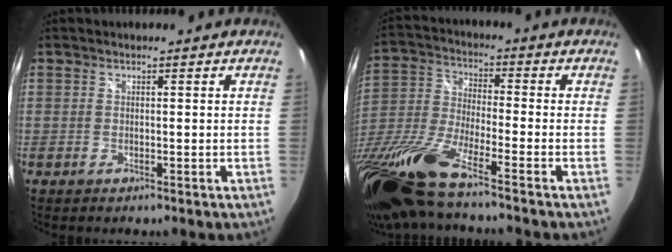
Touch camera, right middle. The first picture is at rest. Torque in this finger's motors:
{"motor_torque": [0.95, -1.19, 0.34, 0.21]}